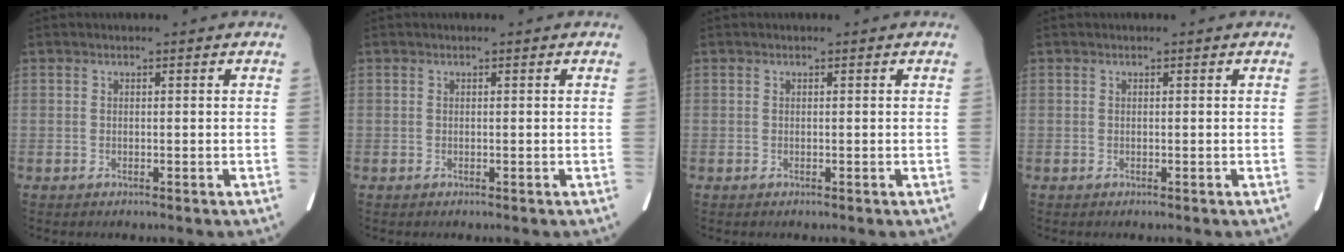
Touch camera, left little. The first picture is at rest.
{"total": 0.0}
{"total": 0.0}
{"total": 0.0}